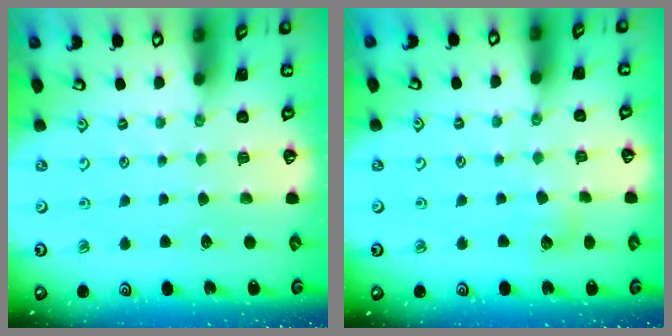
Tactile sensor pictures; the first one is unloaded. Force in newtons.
{"total": 4.8, "press": 4.8, "slide": 0.4}